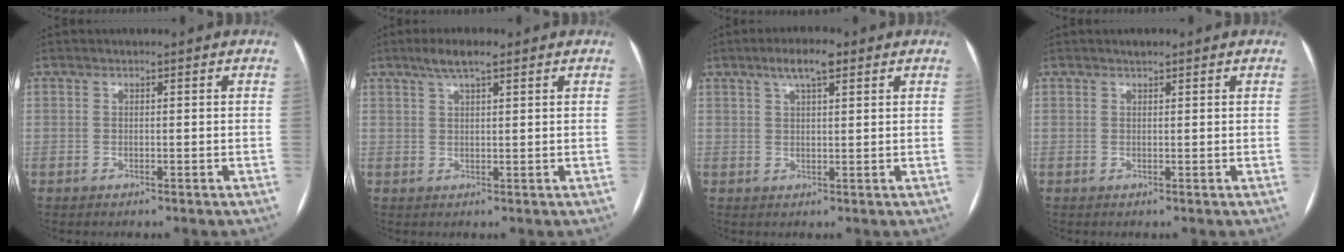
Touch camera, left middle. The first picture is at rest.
{"total": 4.2, "force": [2.9, 0.7, 3.0], "torque": [-0.059, 0.014, 0.051]}
{"total": 4.9, "force": [3.0, 1.2, 3.8], "torque": [-0.070, 0.012, 0.049]}
{"total": 0.9, "force": [0.7, 0.2, 0.5], "torque": [-0.013, 0.005, 0.013]}